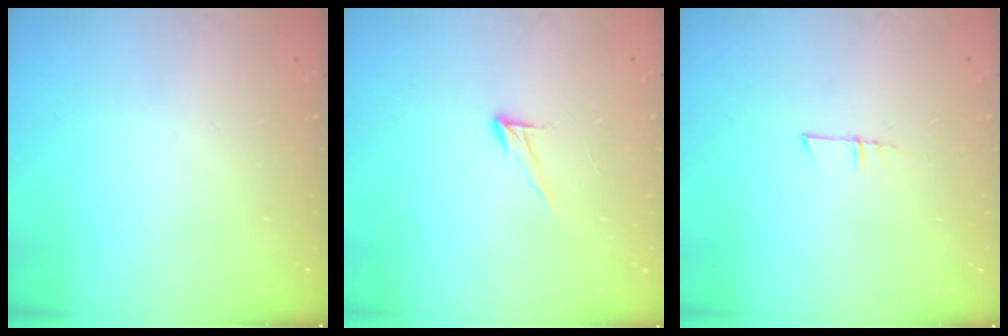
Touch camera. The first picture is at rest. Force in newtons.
{"total": 7.1, "press": 7.0, "slide": 0.4}
{"total": 4.6, "press": 4.6, "slide": 0.4}